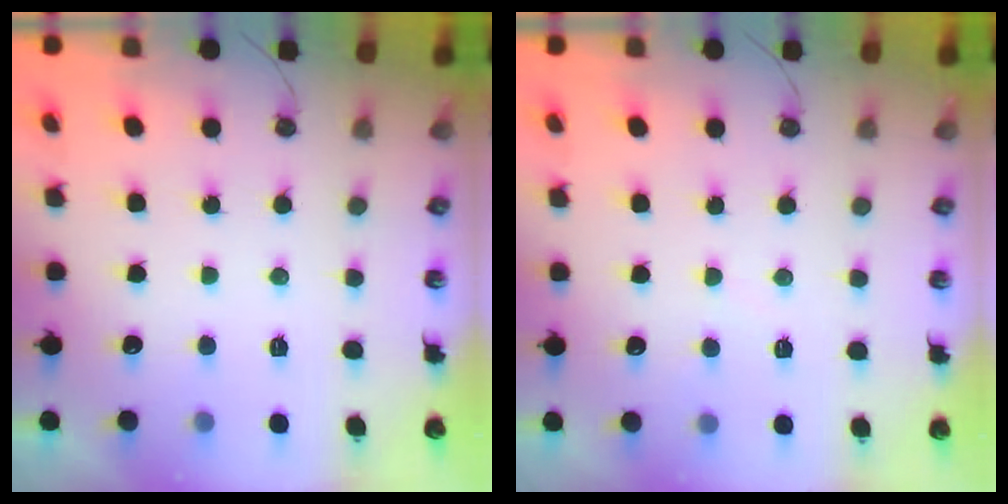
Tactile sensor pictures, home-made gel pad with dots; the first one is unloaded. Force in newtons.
{"total": 3.7, "press": 3.7, "slide": 0.4}